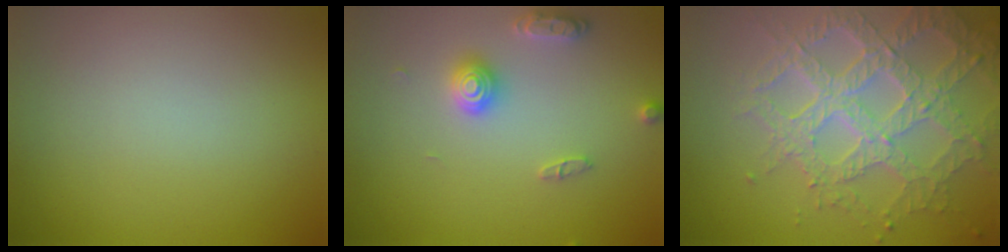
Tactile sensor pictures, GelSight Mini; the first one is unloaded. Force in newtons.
{"total": 2.8, "press": 2.8, "slide": 0.3}
{"total": 7.4, "press": 5.4, "slide": 5.0}